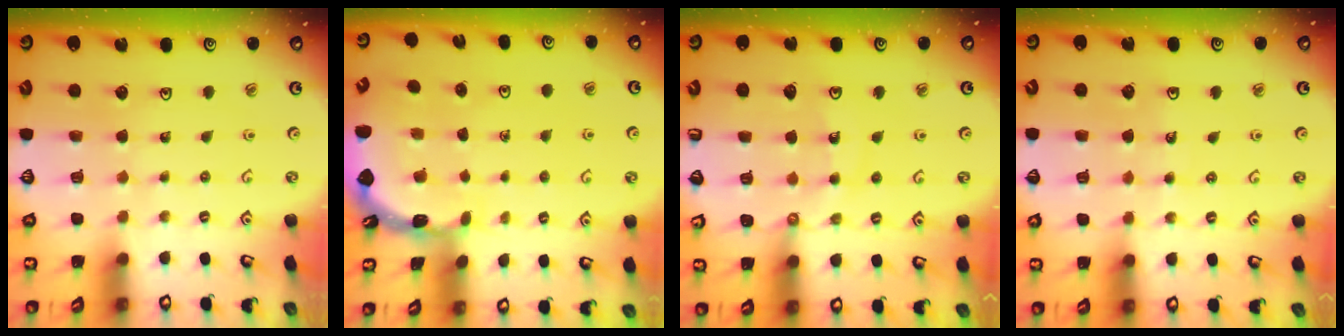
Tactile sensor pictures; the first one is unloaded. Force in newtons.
{"total": 1.8, "press": 1.8, "slide": 0.1}
{"total": 11.0, "press": 10.9, "slide": 1.4}
{"total": 5.2, "press": 4.9, "slide": 1.5}